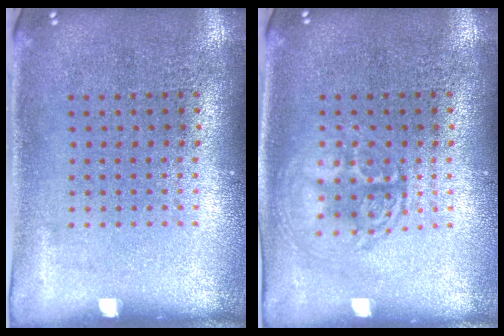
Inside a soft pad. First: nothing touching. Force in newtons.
{"total": 1.4, "press": 1.4, "slide": 0.1}